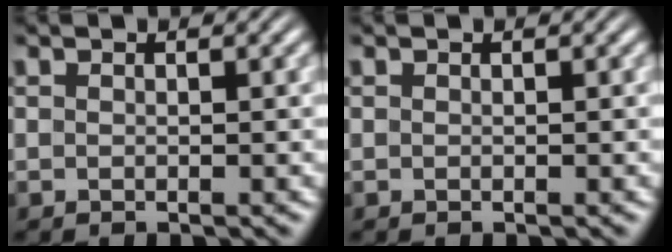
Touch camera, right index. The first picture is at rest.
{"total": 0.0}